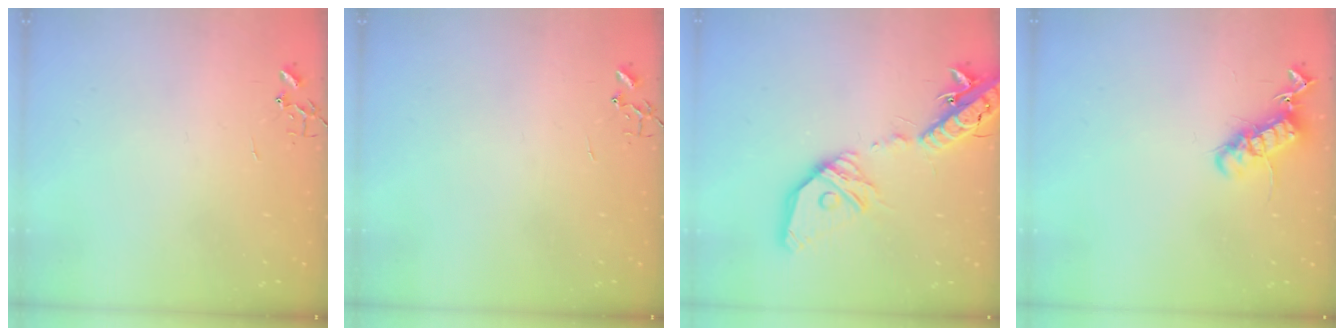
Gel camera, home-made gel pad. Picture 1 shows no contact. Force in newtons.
{"total": 0.0}
{"total": 23.1, "press": 22.8, "slide": 3.6}
{"total": 13.8, "press": 13.8, "slide": 0.7}